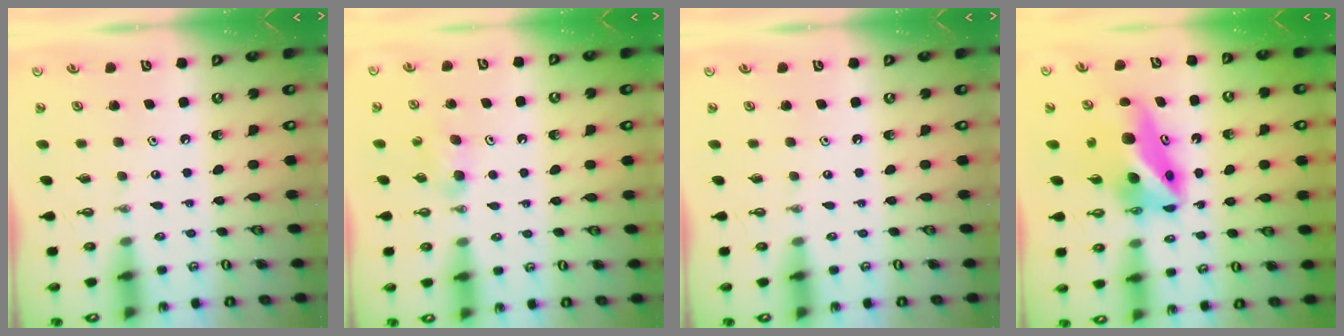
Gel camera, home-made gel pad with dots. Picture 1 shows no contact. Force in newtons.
{"total": 7.9, "press": 2.0, "slide": 7.7}
{"total": 0.0}
{"total": 9.1, "press": 8.9, "slide": 1.6}